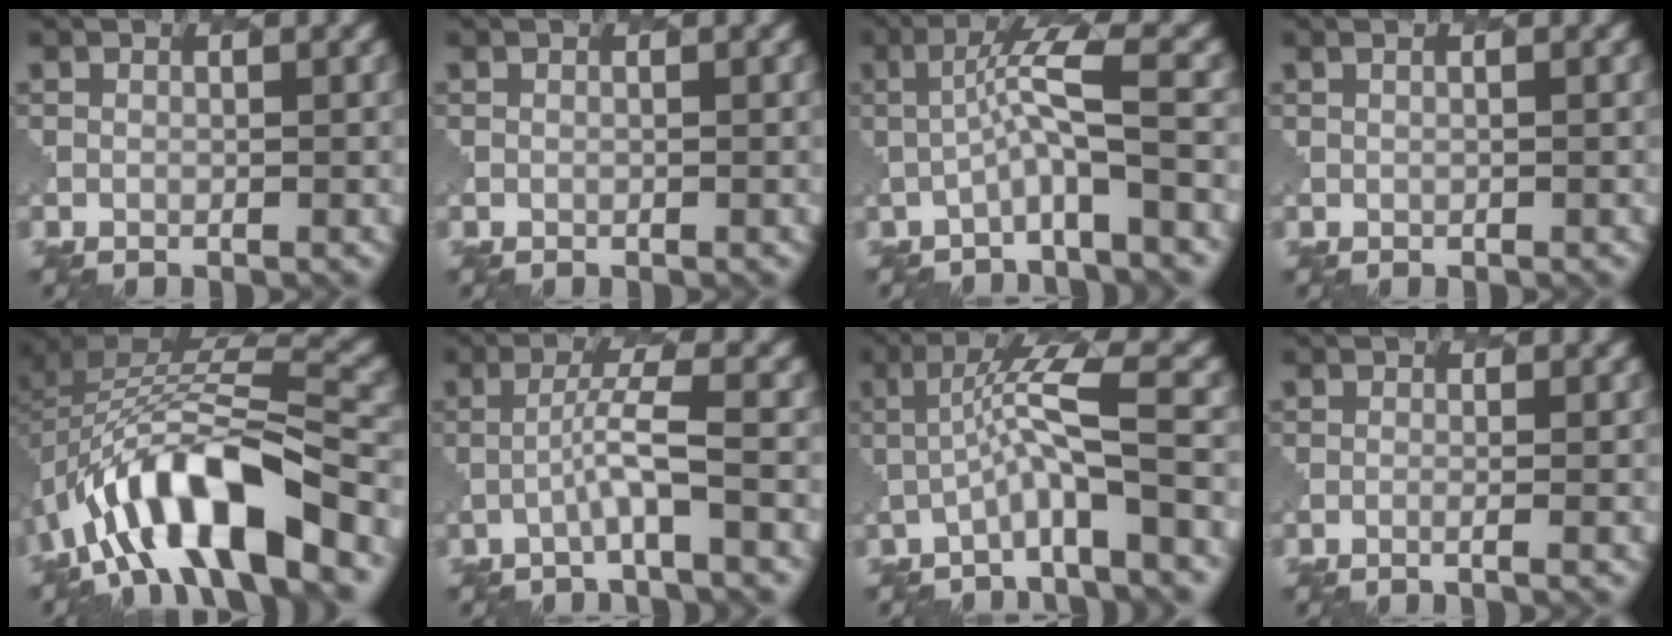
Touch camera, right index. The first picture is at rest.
{"total": 0.0}
{"total": 3.9, "force": [-0.9, 0.2, 3.8], "torque": [-0.065, 0.015, -0.025]}
{"total": 0.7, "force": [0.4, 0.2, 0.6], "torque": [-0.007, -0.002, 0.003]}
{"total": 12.5, "force": [-6.2, 4.5, 9.9], "torque": [-0.160, 0.011, -0.101]}
{"total": 2.9, "force": [-0.9, 0.0, 2.8], "torque": [-0.048, 0.015, -0.025]}
{"total": 4.7, "force": [-1.2, 0.4, 4.6], "torque": [-0.078, 0.017, -0.028]}
{"total": 1.1, "force": [-0.3, 0.2, 1.0], "torque": [-0.003, 0.000, -0.018]}